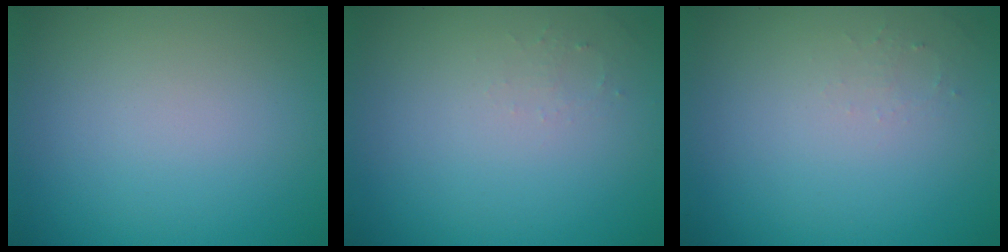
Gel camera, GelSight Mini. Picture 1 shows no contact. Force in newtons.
{"total": 0.8, "press": 0.8, "slide": 0.3}
{"total": 0.8, "press": 0.8, "slide": 0.3}